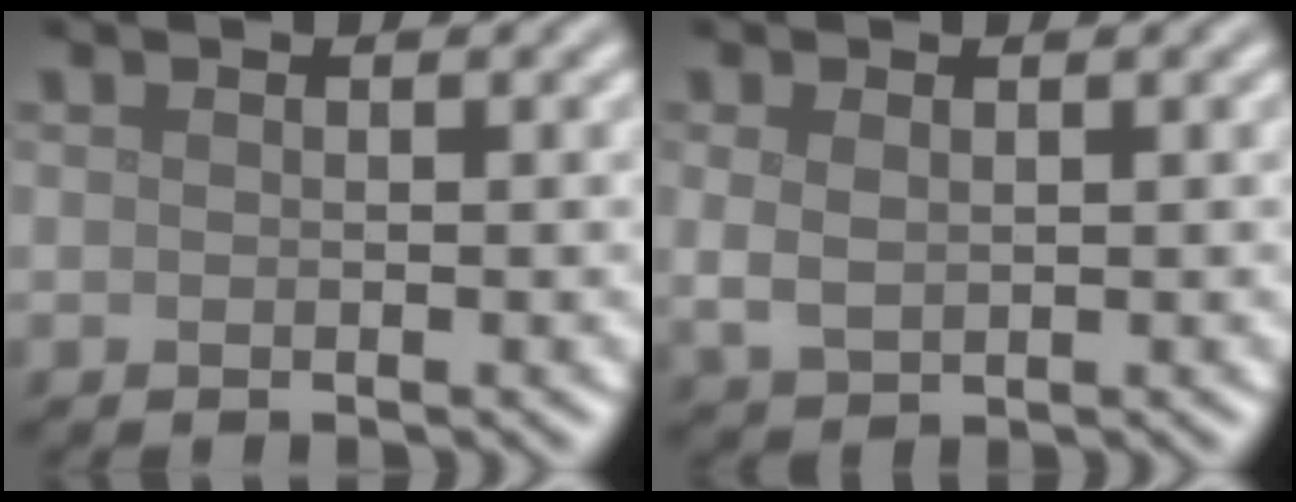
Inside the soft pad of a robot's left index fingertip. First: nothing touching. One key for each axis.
{"total": 1.9, "fx": 0.3, "fy": 1.3, "fz": 1.4, "tx": -0.033, "ty": -0.002, "tz": 0.012}